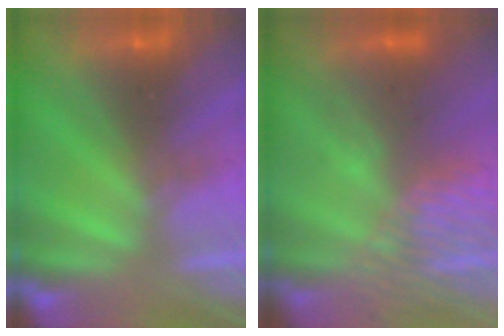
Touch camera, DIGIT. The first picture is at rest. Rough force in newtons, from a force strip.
{"total": 3.4}